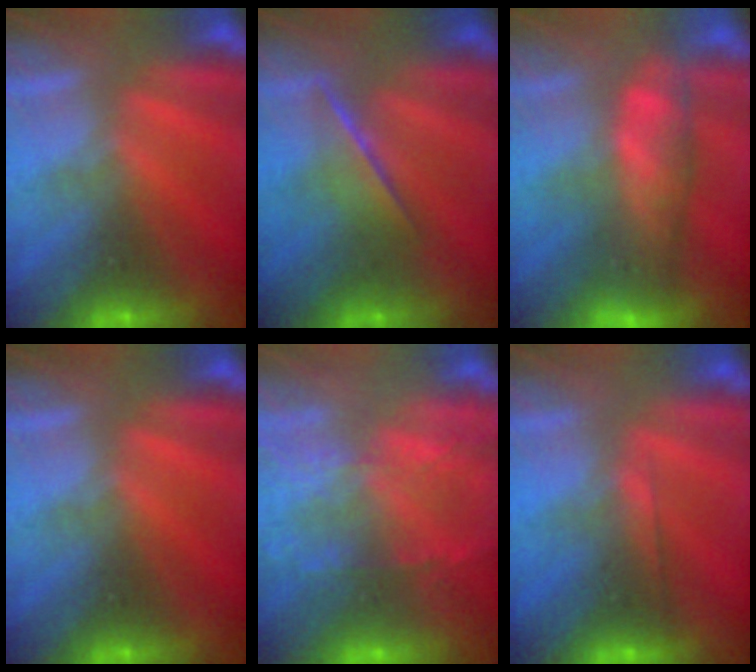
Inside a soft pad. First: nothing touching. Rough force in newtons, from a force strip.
{"total": 1.6}
{"total": 5.8}
{"total": 0.0}
{"total": 7.0}
{"total": 1.9}